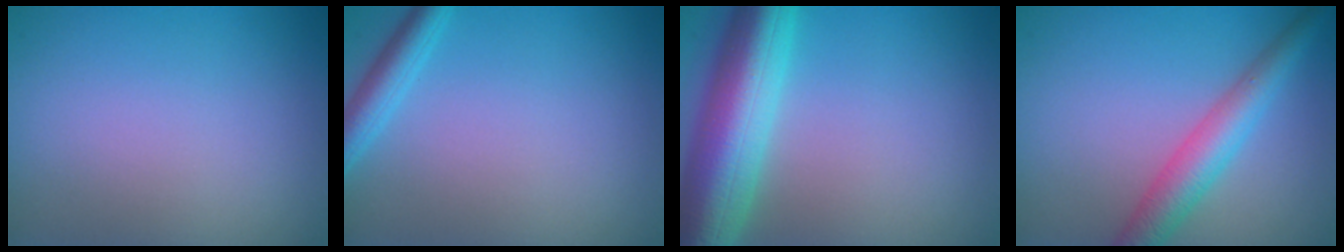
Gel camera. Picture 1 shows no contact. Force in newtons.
{"total": 2.7, "press": 2.7, "slide": 0.2}
{"total": 9.2, "press": 9.2, "slide": 0.4}
{"total": 4.2, "press": 4.2, "slide": 0.1}